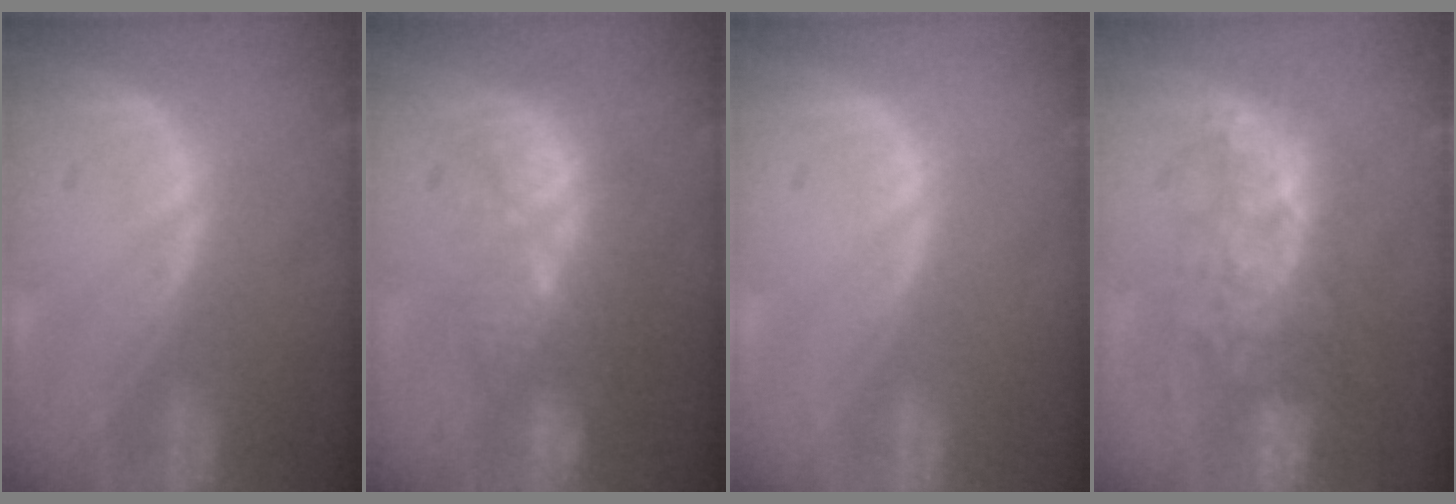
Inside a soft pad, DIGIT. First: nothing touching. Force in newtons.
{"total": 9.7, "press": 8.9, "slide": 3.8}
{"total": 0.0}
{"total": 8.7, "press": 8.1, "slide": 3.1}